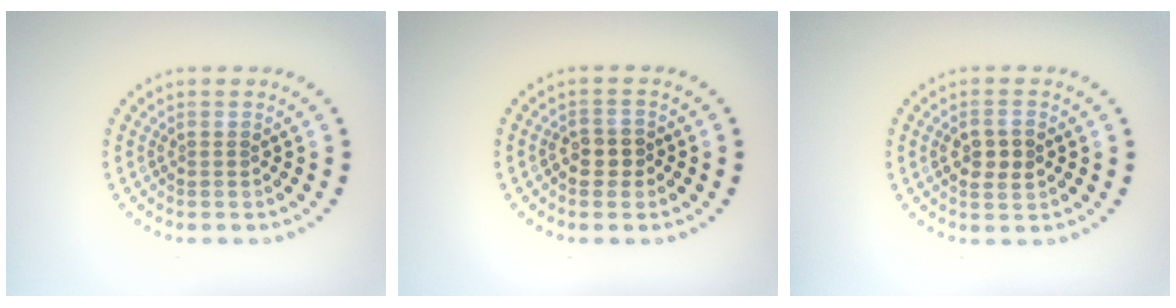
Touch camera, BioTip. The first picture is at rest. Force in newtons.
{"total": 1.6, "press": 1.5, "slide": 0.4}
{"total": 2.7, "press": 2.7, "slide": 0.3}